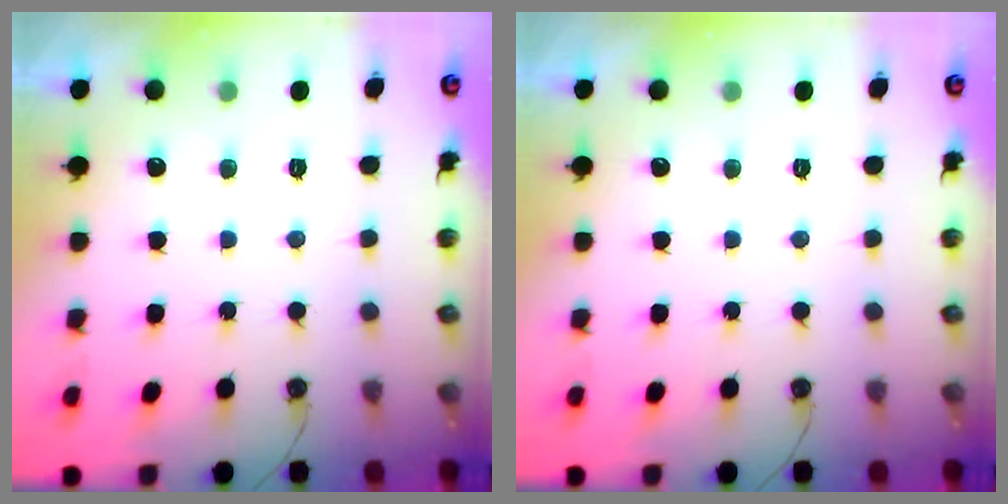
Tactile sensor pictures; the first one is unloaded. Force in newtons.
{"total": 0.0}